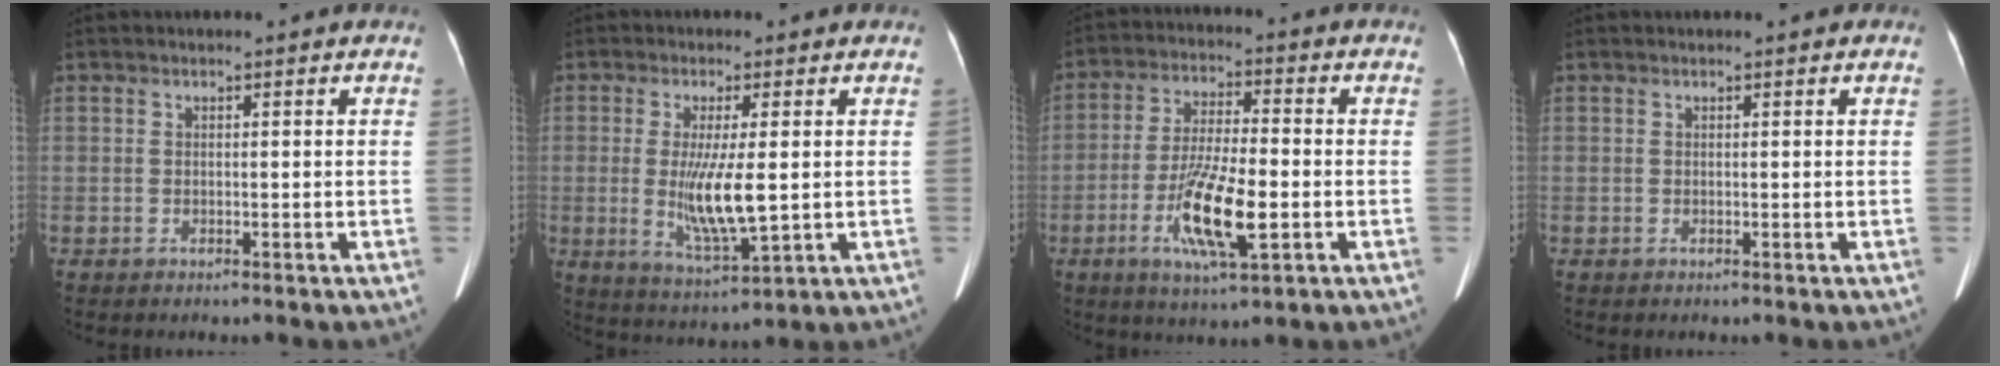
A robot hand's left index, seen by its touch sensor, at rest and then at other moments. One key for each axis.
{"total": 8.7, "fx": -0.4, "fy": 1.5, "fz": 8.6, "tx": -0.168, "ty": -0.025, "tz": -0.006}
{"total": 11.6, "fx": -3.8, "fy": 2.1, "fz": 10.8, "tx": -0.205, "ty": -0.012, "tz": -0.069}
{"total": 0.5, "fx": 0.4, "fy": 0.1, "fz": 0.3, "tx": -0.005, "ty": 0.004, "tz": 0.003}